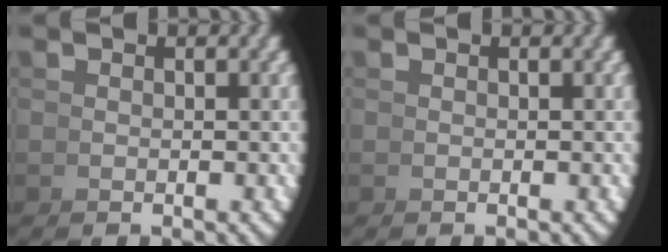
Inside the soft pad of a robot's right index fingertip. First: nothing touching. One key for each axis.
{"total": 0.0}